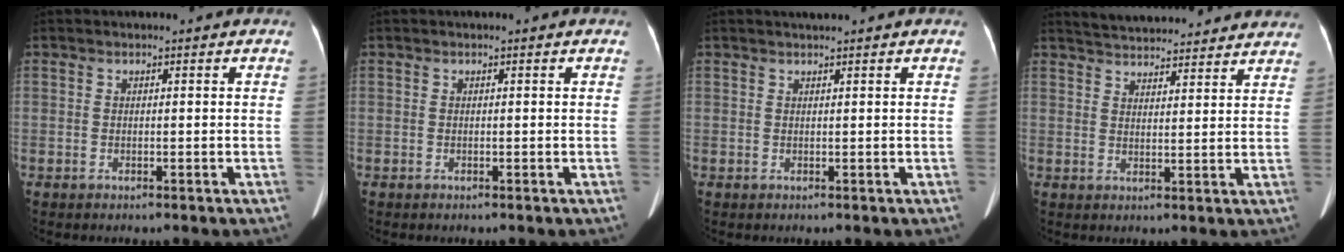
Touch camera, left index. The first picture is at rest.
{"total": 0.0}
{"total": 0.8, "force": [0.7, -0.1, 0.4], "torque": [-0.008, 0.005, 0.015]}
{"total": 16.1, "force": [15.1, 3.3, 4.6], "torque": [-0.064, 0.032, 0.199]}